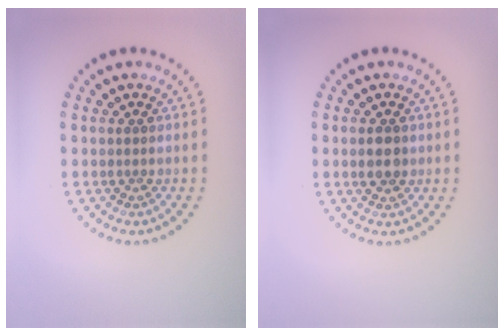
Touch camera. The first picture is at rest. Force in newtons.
{"total": 2.0, "press": 2.0, "slide": 0.2}